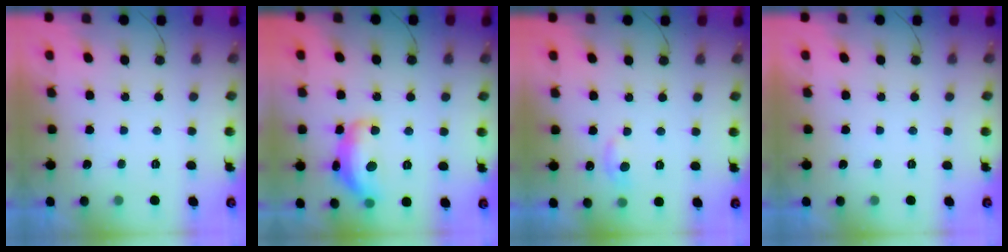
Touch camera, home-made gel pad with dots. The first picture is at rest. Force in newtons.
{"total": 14.0, "press": 14.0, "slide": 0.7}
{"total": 5.3, "press": 5.2, "slide": 0.7}
{"total": 0.0}